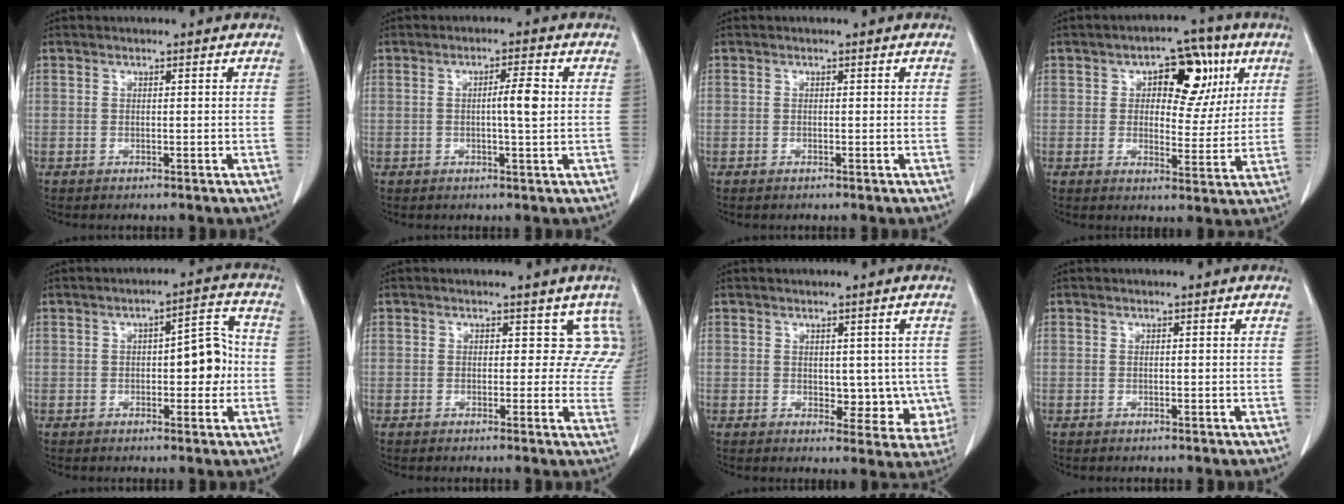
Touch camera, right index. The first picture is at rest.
{"total": 3.6, "force": [0.1, 0.1, 3.6], "torque": [-0.062, 0.000, 0.001]}
{"total": 0.0}
{"total": 10.1, "force": [3.8, 5.6, 7.5], "torque": [-0.084, 0.024, 0.051]}
{"total": 6.9, "force": [-0.4, 2.6, 6.3], "torque": [-0.078, 0.027, -0.004]}
{"total": 5.4, "force": [2.8, 3.7, 2.7], "torque": [0.006, 0.000, 0.007]}
{"total": 6.3, "force": [0.0, 3.9, 4.9], "torque": [-0.035, -0.002, 0.009]}
{"total": 0.0}